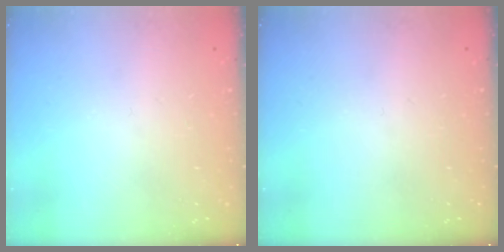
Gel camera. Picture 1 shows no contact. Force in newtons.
{"total": 0.0}